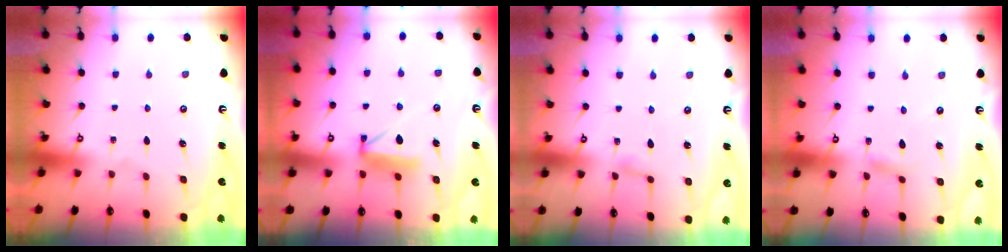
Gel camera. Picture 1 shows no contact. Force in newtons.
{"total": 9.2, "press": 9.2, "slide": 0.7}
{"total": 2.8, "press": 2.8, "slide": 0.3}
{"total": 2.5, "press": 2.5, "slide": 0.2}